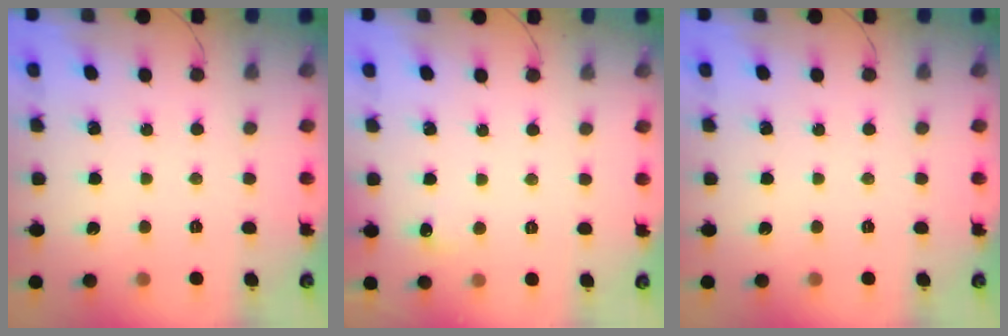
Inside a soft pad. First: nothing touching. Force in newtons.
{"total": 3.8, "press": 3.6, "slide": 1.1}
{"total": 0.0}